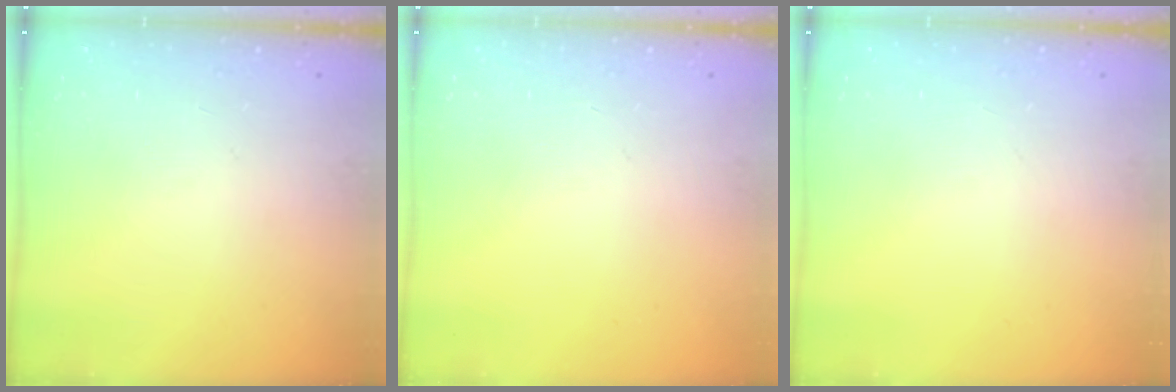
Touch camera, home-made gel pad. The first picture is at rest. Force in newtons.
{"total": 0.0}
{"total": 0.0}